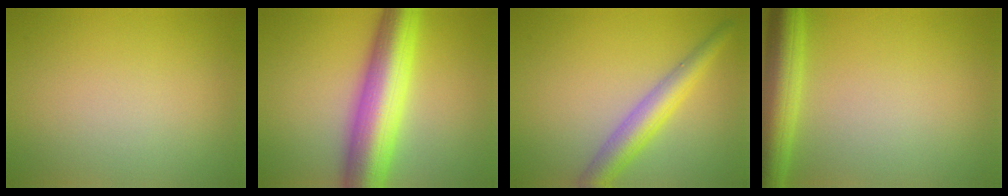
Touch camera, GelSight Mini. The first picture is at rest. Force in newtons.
{"total": 9.6, "press": 9.6, "slide": 0.2}
{"total": 4.4, "press": 4.4, "slide": 0.1}
{"total": 5.3, "press": 5.3, "slide": 0.2}